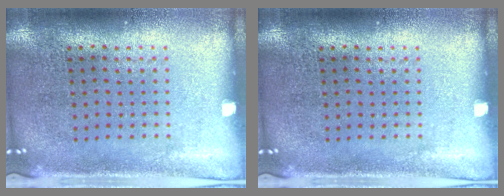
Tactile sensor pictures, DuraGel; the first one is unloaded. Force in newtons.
{"total": 0.0}